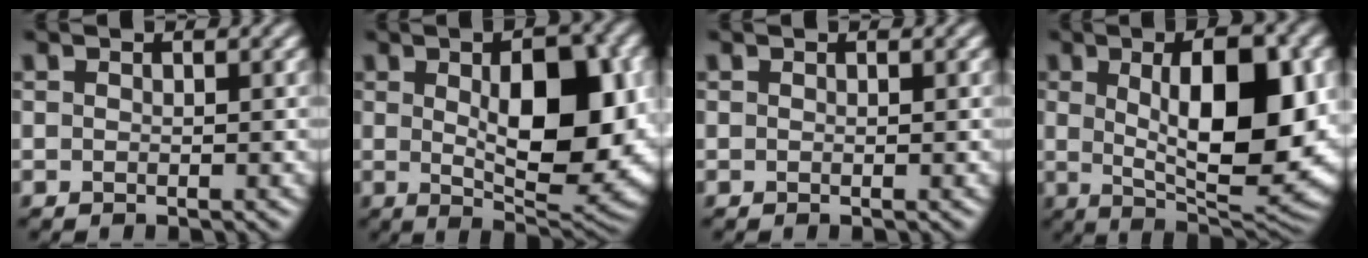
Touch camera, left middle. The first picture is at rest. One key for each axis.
{"total": 12.0, "fx": 0.9, "fy": 4.7, "fz": 11.0, "tx": -0.146, "ty": -0.002, "tz": 0.021}
{"total": 0.0}
{"total": 13.5, "fx": 1.4, "fy": 5.1, "fz": 12.4, "tx": -0.169, "ty": 0.004, "tz": 0.021}